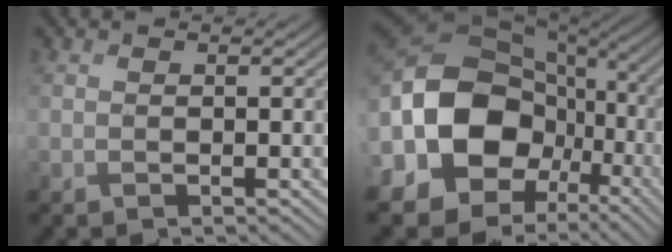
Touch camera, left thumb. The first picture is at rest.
{"total": 18.3, "force": [-0.9, 13.7, 12.0], "torque": [-0.274, -0.009, -0.007]}